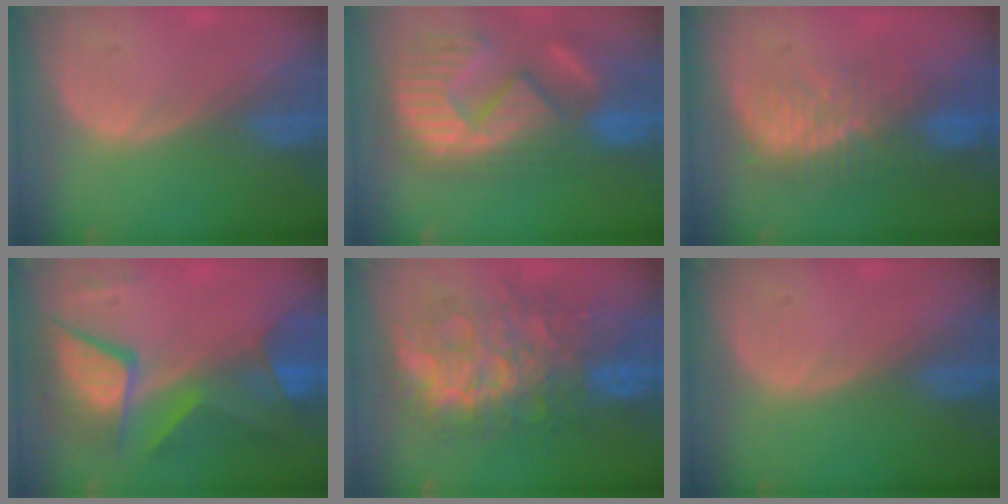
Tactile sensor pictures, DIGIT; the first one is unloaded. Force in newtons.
{"total": 13.2, "press": 12.1, "slide": 5.4}
{"total": 10.0, "press": 8.5, "slide": 5.2}
{"total": 10.7, "press": 10.7, "slide": 1.0}
{"total": 11.8, "press": 11.8, "slide": 1.2}
{"total": 0.0}